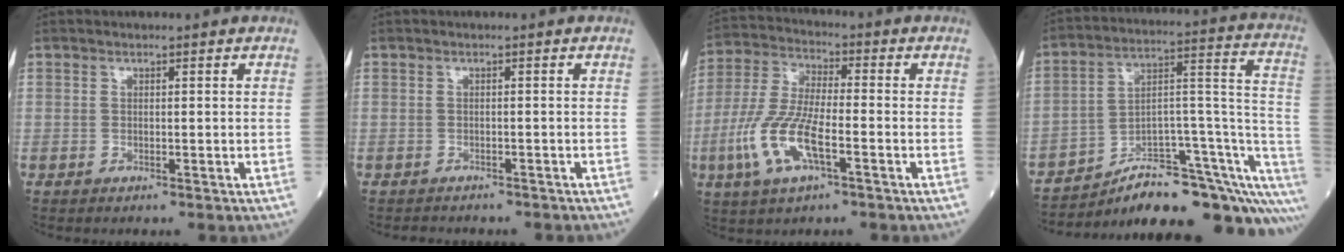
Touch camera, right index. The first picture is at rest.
{"total": 3.9, "force": [-3.4, 1.5, 1.0], "torque": [-0.019, -0.003, -0.039]}
{"total": 12.3, "force": [-4.4, 3.4, 11.0], "torque": [-0.245, -0.005, -0.084]}
{"total": 23.1, "force": [-18.6, 5.8, 12.3], "torque": [-0.090, 0.061, -0.263]}